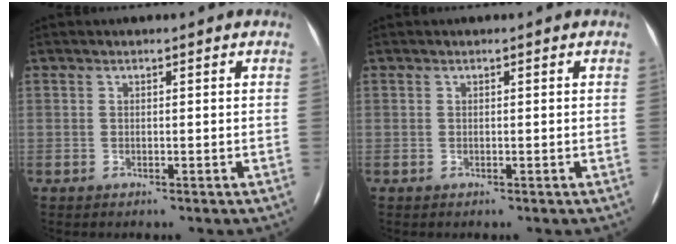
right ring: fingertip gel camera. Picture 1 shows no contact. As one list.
[{"total": 0.0}]